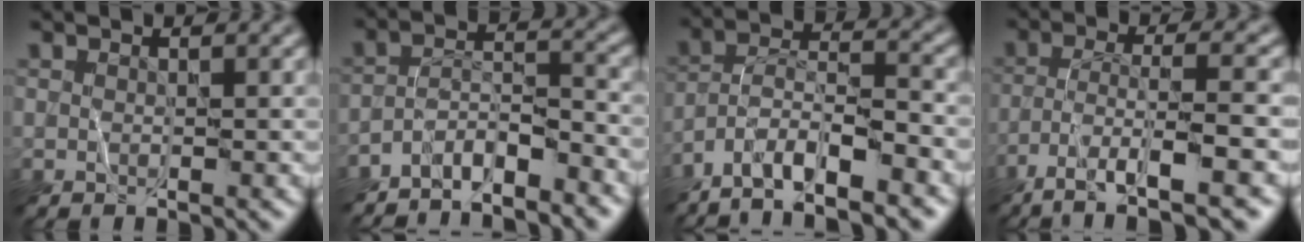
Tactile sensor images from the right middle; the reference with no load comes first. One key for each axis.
{"total": 4.8, "fx": -4.2, "fy": 0.9, "fz": 2.2, "tx": -0.035, "ty": 0.008, "tz": -0.078}
{"total": 9.5, "fx": -7.3, "fy": 2.3, "fz": 5.5, "tx": -0.085, "ty": 0.007, "tz": -0.125}
{"total": 7.6, "fx": -4.6, "fy": 1.5, "fz": 5.8, "tx": -0.092, "ty": 0.004, "tz": -0.079}